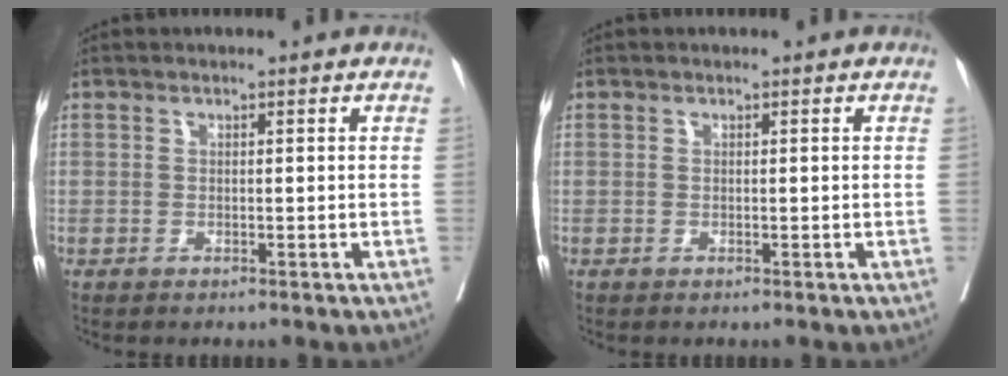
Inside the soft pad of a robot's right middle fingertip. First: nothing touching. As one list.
[{"total": 0.0}]